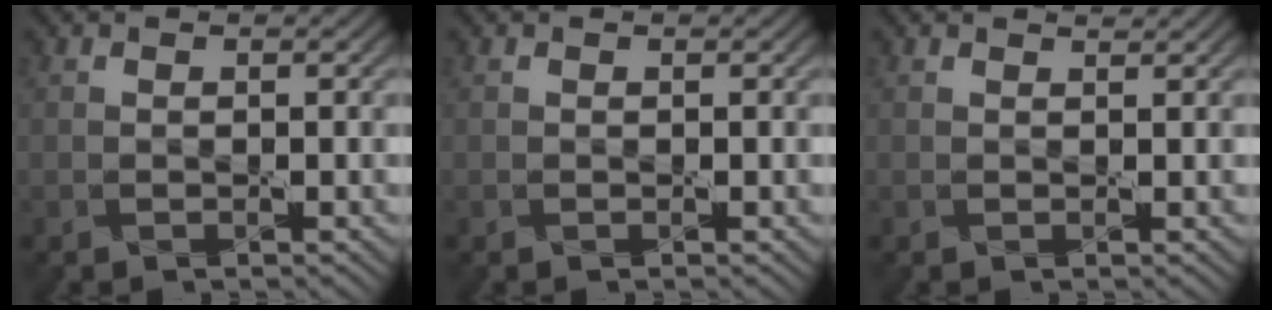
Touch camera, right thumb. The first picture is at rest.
{"total": 0.0}
{"total": 0.7, "force": [0.7, 0.0, 0.2], "torque": [-0.006, -0.002, 0.010]}